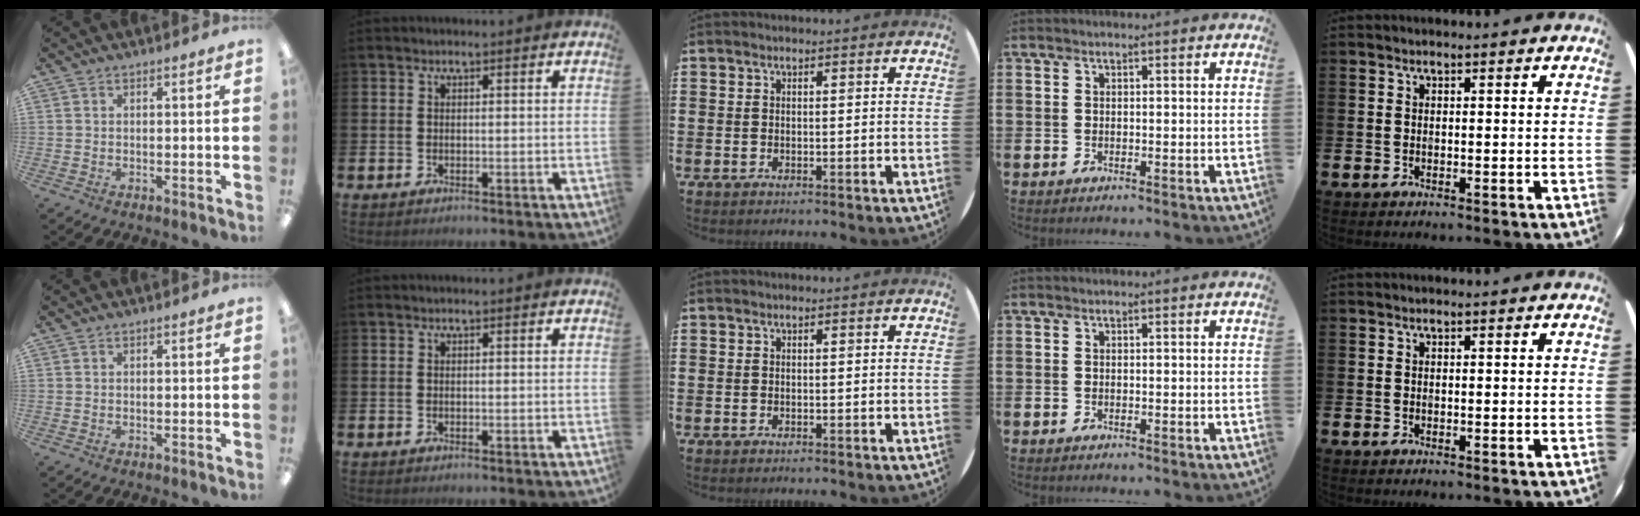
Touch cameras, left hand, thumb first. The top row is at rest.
{}